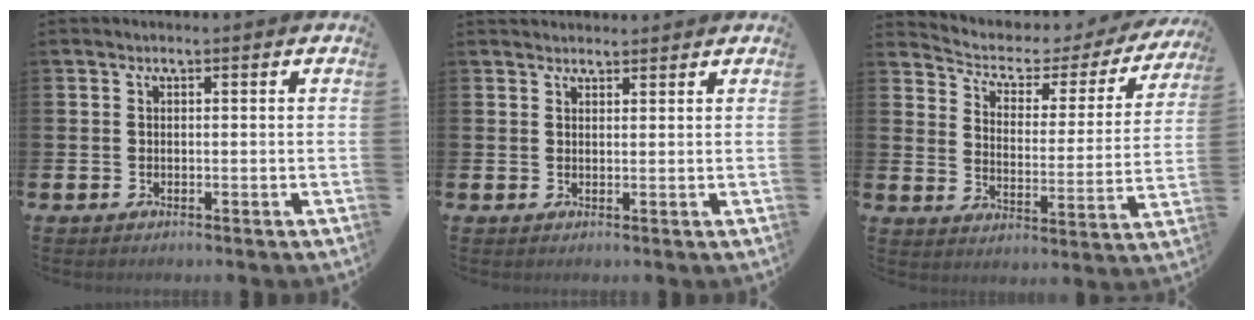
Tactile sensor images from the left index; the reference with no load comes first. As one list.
[{"total": 1.9, "force": [1.8, 0.5, 0.0], "torque": [0.011, -0.007, 0.031]}, {"total": 4.0, "force": [3.2, 1.9, 1.2], "torque": [-0.046, -0.028, 0.043]}]